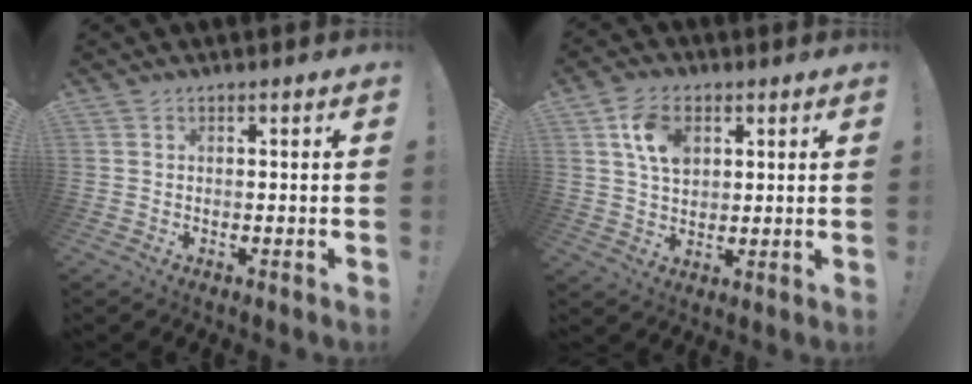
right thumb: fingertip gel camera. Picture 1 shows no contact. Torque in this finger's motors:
{"motor_torque": [1.56, 1.91, 0.50, -0.70, 0.02]}